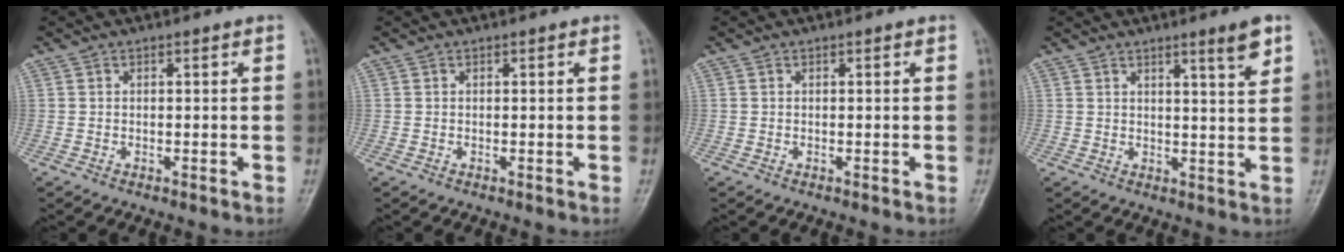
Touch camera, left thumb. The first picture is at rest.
{"total": 0.0}
{"total": 0.0}
{"total": 5.1, "force": [3.2, 0.2, 4.0], "torque": [-0.052, -0.026, 0.048]}